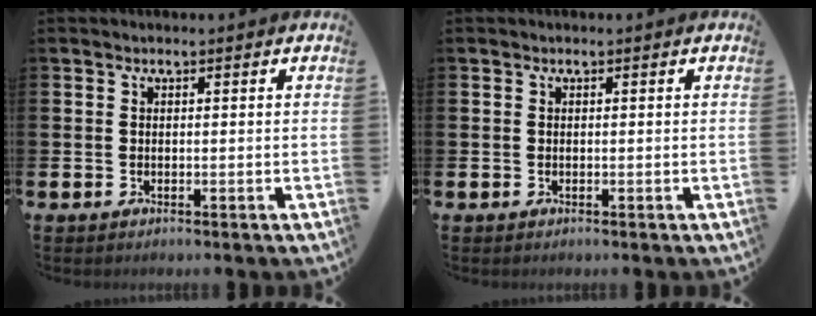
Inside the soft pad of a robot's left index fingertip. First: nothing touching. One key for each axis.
{"total": 0.0}